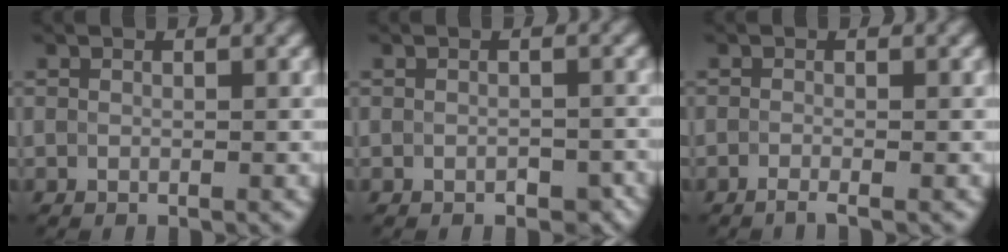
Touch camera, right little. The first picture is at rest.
{"total": 2.4, "force": [-1.8, 1.2, 0.9], "torque": [-0.015, -0.007, -0.018]}
{"total": 1.5, "force": [-1.4, 0.1, 0.6], "torque": [-0.004, -0.008, -0.027]}